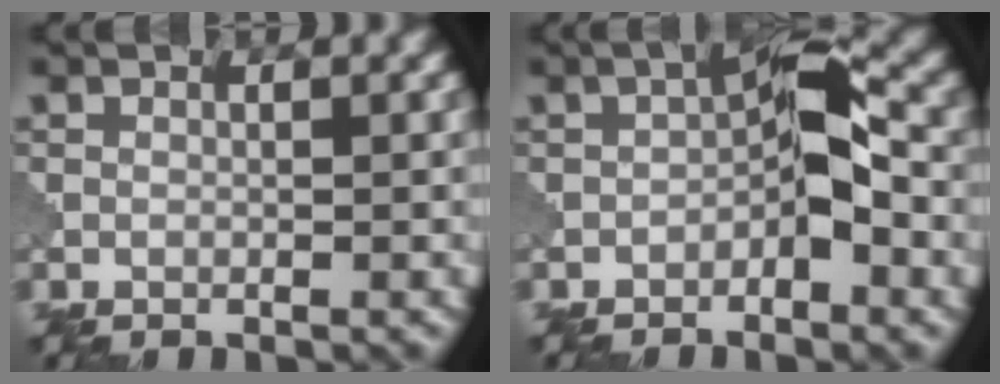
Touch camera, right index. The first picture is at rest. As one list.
[{"total": 5.1, "force": [-1.5, 1.9, 4.5], "torque": [-0.066, 0.016, -0.036]}]